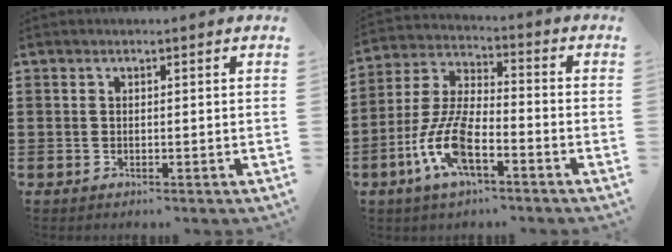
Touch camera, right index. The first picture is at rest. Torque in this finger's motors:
{"motor_torque": [2.07, 0.07, 1.05, 0.21]}